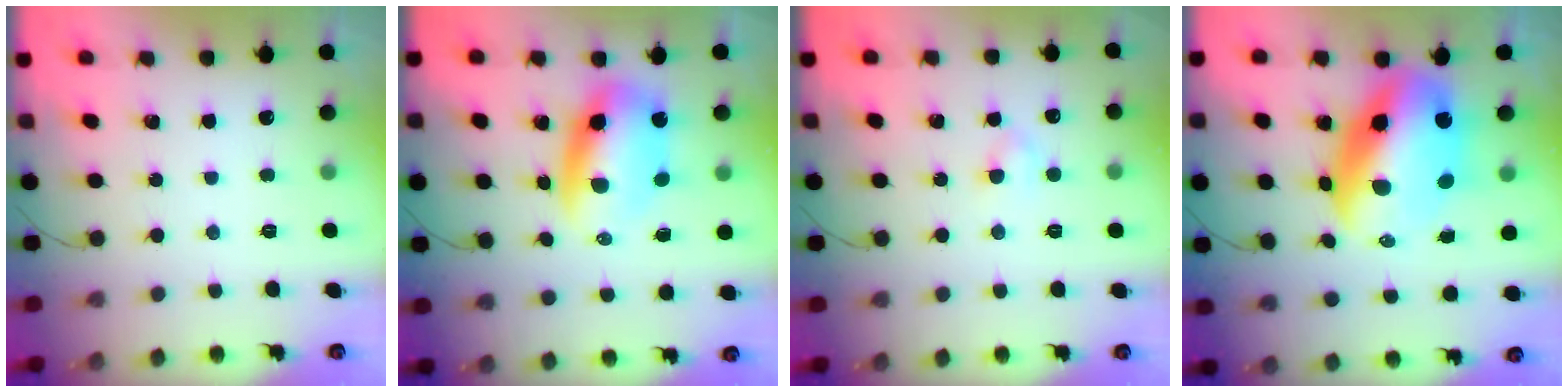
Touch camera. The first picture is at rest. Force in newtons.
{"total": 9.6, "press": 9.3, "slide": 2.5}
{"total": 2.8, "press": 2.6, "slide": 1.2}
{"total": 17.2, "press": 16.6, "slide": 4.4}